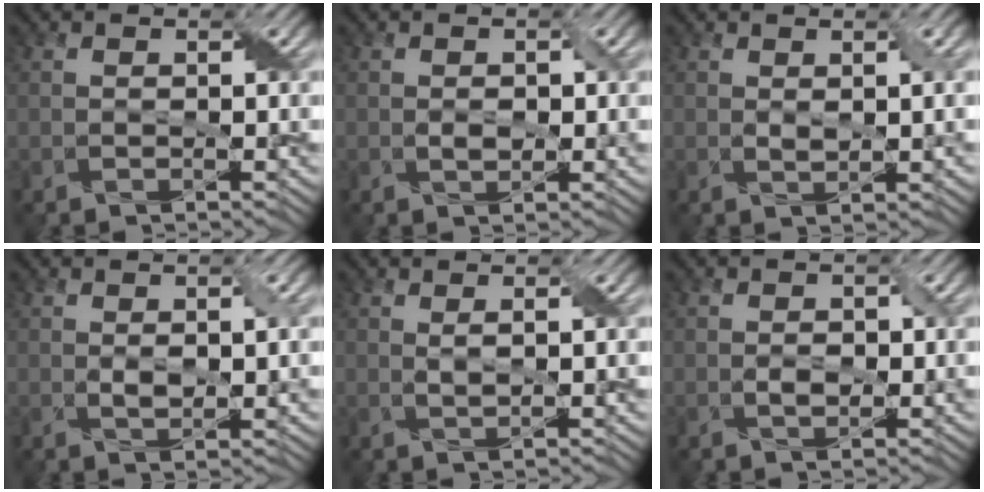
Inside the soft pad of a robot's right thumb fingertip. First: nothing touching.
{"total": 1.5, "force": [-0.1, 1.0, 1.1], "torque": [-0.023, -0.003, 0.002]}
{"total": 2.1, "force": [0.7, 0.6, 1.9], "torque": [-0.037, 0.001, 0.016]}
{"total": 2.5, "force": [0.4, 1.1, 2.2], "torque": [-0.045, -0.003, 0.011]}
{"total": 1.0, "force": [0.6, 0.1, 0.8], "torque": [-0.022, 0.001, 0.010]}
{"total": 1.7, "force": [-0.1, 1.1, 1.3], "torque": [-0.026, -0.002, 0.000]}